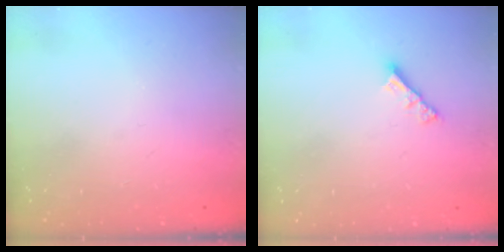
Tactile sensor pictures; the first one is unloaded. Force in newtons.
{"total": 3.4, "press": 3.4, "slide": 0.2}